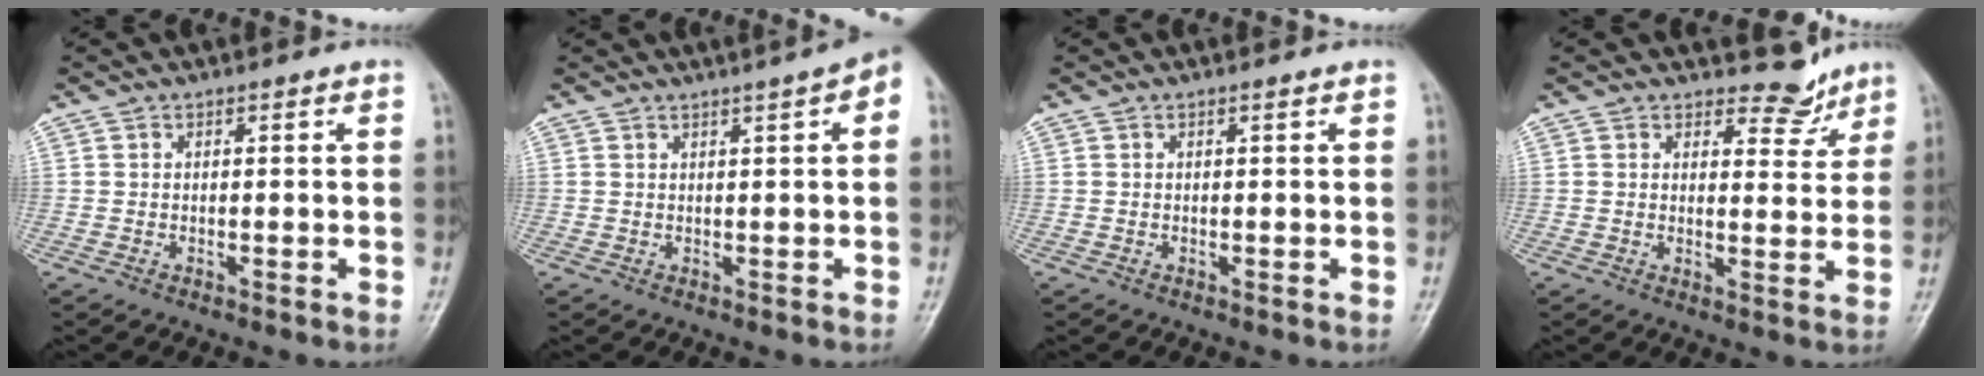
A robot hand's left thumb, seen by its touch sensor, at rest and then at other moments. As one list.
[{"total": 5.8, "force": [3.1, 0.9, 4.8], "torque": [-0.058, 0.022, 0.035]}, {"total": 0.0}, {"total": 4.8, "force": [4.2, 2.2, 0.5], "torque": [0.017, -0.039, 0.054]}]